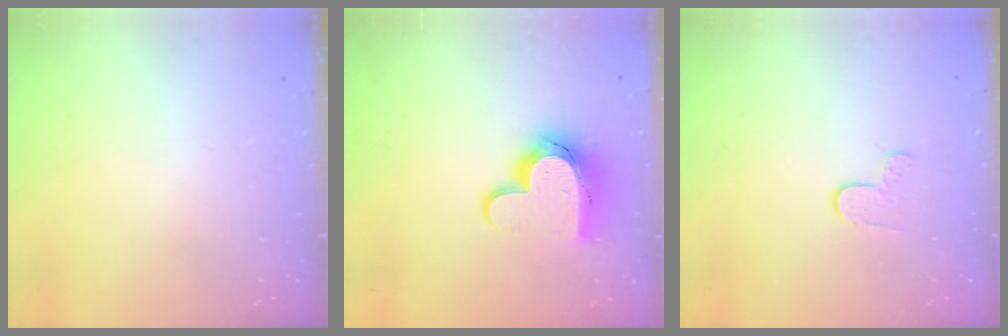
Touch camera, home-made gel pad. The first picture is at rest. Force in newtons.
{"total": 14.0, "press": 13.9, "slide": 1.4}
{"total": 5.5, "press": 5.5, "slide": 0.6}